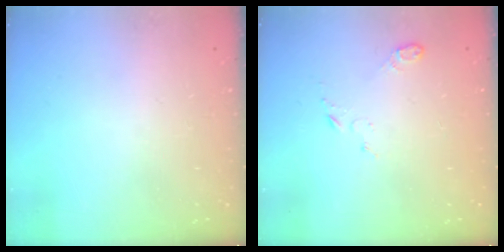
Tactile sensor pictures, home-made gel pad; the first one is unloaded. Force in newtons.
{"total": 4.7, "press": 4.6, "slide": 0.9}